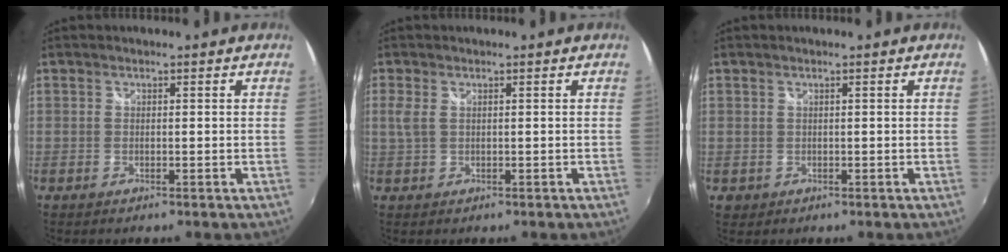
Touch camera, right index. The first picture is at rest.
{"total": 2.2, "force": [0.4, 1.1, 1.8], "torque": [-0.041, 0.002, 0.013]}
{"total": 1.6, "force": [0.1, 1.5, 0.2], "torque": [-0.002, 0.002, 0.005]}